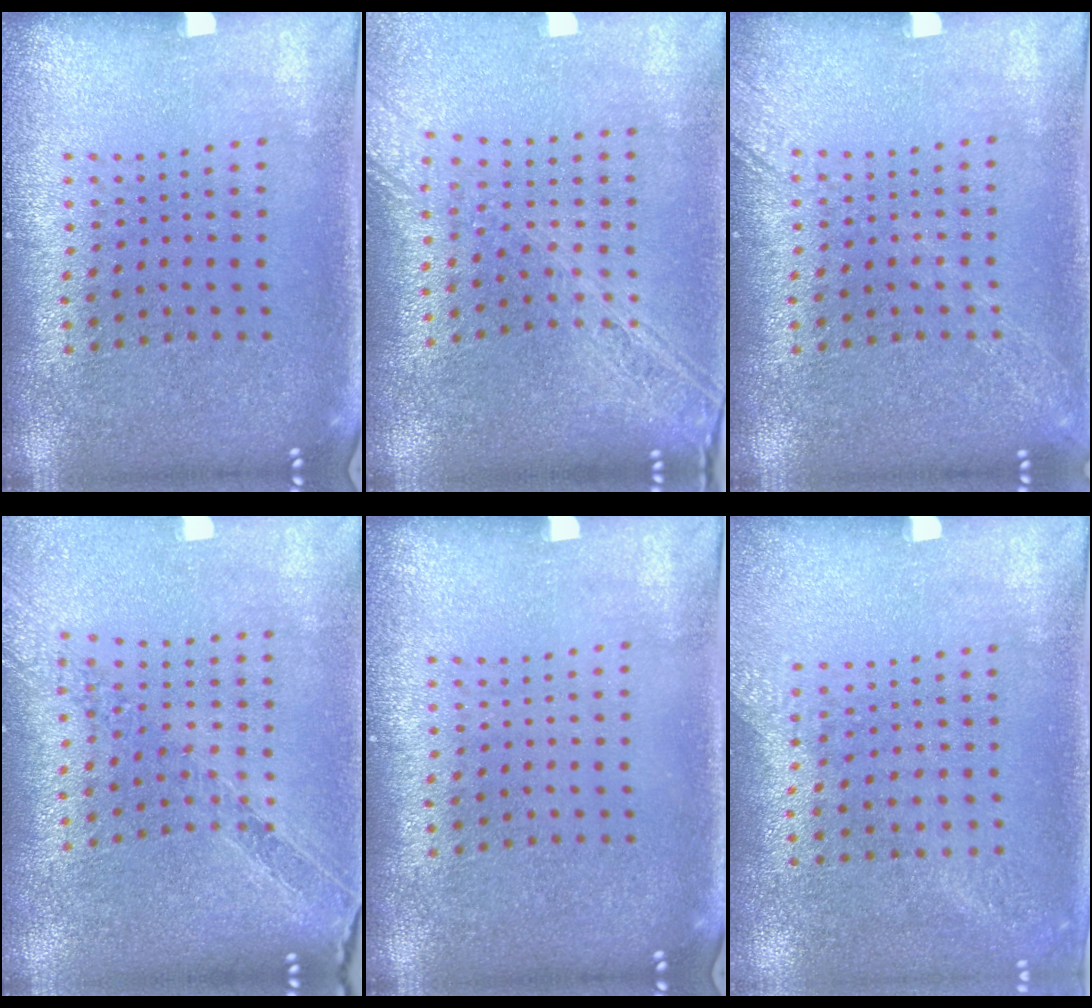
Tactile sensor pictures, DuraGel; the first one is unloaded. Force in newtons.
{"total": 2.2, "press": 1.9, "slide": 1.2}
{"total": 1.8, "press": 1.8, "slide": 0.2}
{"total": 1.1, "press": 1.1, "slide": 0.1}
{"total": 0.0}
{"total": 1.3, "press": 1.0, "slide": 0.8}